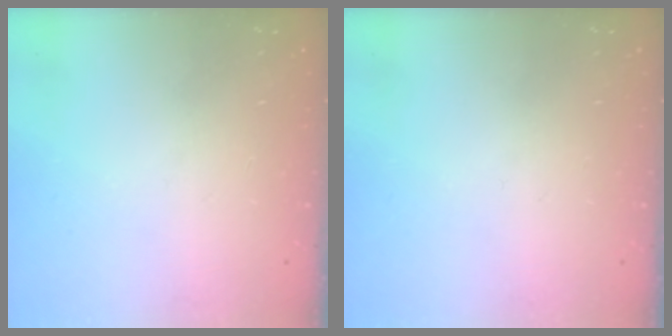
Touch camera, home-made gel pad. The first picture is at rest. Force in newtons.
{"total": 0.0}